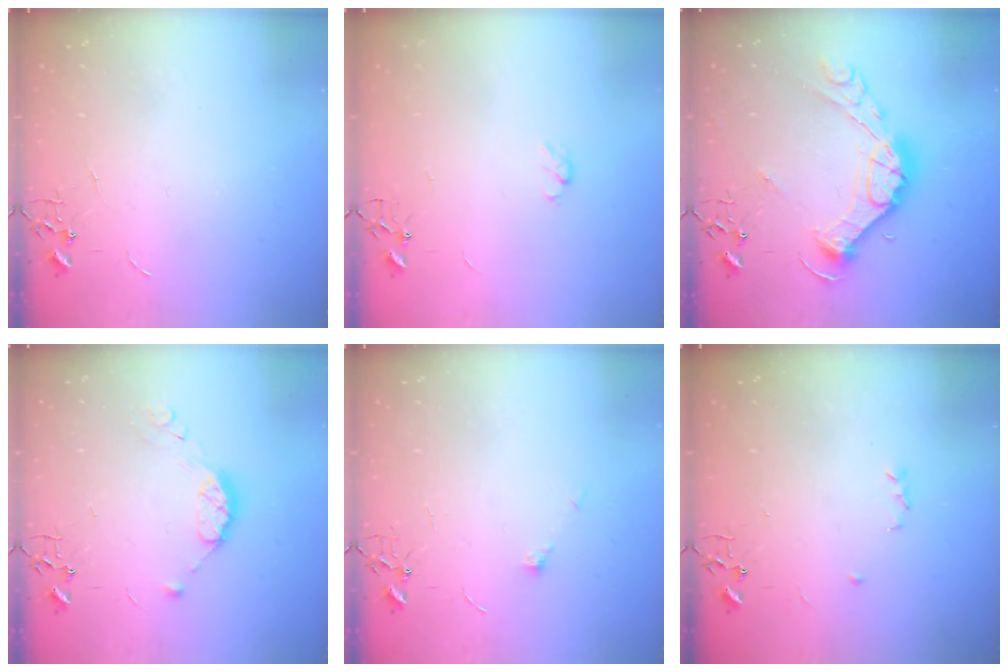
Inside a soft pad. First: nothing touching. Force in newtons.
{"total": 3.3, "press": 3.3, "slide": 0.6}
{"total": 16.6, "press": 16.6, "slide": 1.4}
{"total": 9.2, "press": 9.2, "slide": 0.7}
{"total": 5.4, "press": 5.3, "slide": 1.0}
{"total": 3.2, "press": 3.1, "slide": 0.7}